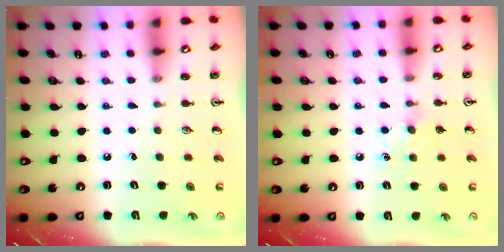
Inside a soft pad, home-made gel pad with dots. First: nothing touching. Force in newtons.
{"total": 5.4, "press": 5.3, "slide": 0.7}